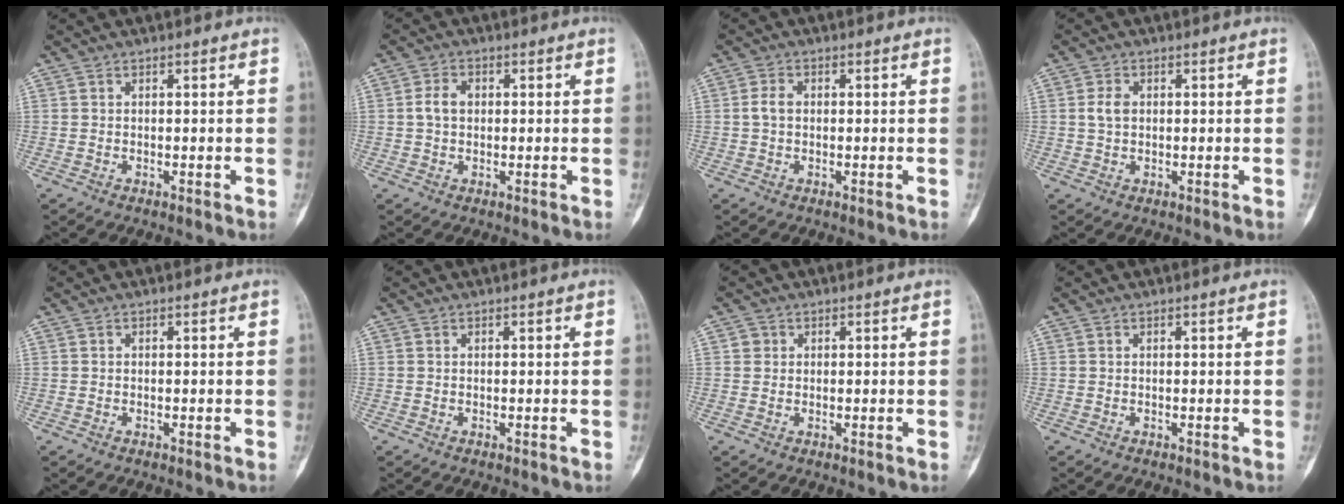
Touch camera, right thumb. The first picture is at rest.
{"total": 3.6, "force": [0.3, 2.6, 2.5], "torque": [-0.048, 0.010, 0.003]}
{"total": 2.5, "force": [0.1, 1.7, 1.8], "torque": [-0.037, 0.006, -0.002]}
{"total": 2.8, "force": [0.4, 2.0, 2.0], "torque": [-0.038, 0.004, 0.006]}
{"total": 0.0}
{"total": 0.0}
{"total": 1.5, "force": [0.3, 1.4, 0.3], "torque": [0.004, 0.002, 0.003]}
{"total": 0.0}